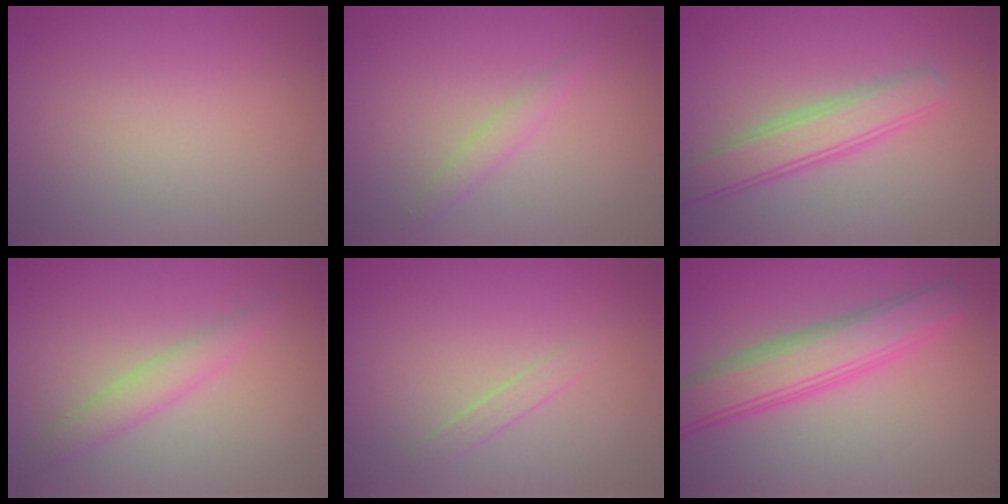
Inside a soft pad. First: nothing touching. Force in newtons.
{"total": 1.4, "press": 1.4, "slide": 0.0}
{"total": 3.9, "press": 3.9, "slide": 0.2}
{"total": 2.3, "press": 2.3, "slide": 0.0}
{"total": 0.9, "press": 0.9, "slide": 0.1}
{"total": 5.2, "press": 5.2, "slide": 0.1}